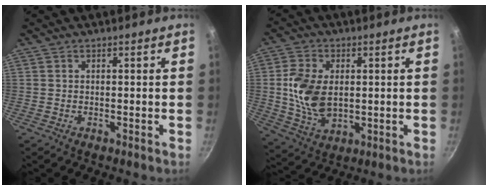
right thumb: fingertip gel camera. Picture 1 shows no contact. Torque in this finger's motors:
{"motor_torque": [-0.88, 1.08, 1.05, 0.07, 0.15]}